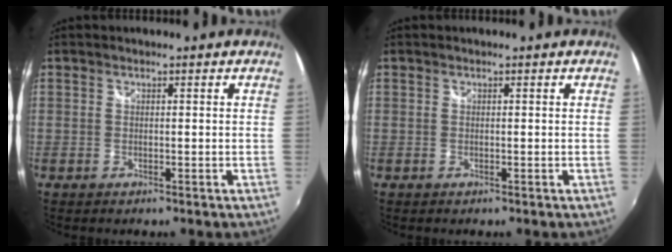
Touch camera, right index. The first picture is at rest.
{"total": 0.0}